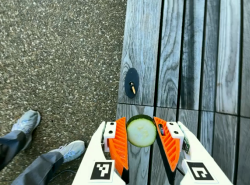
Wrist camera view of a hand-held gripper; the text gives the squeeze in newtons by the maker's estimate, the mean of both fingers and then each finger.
{"total": 10.7, "left": 10.6, "right": 10.9}